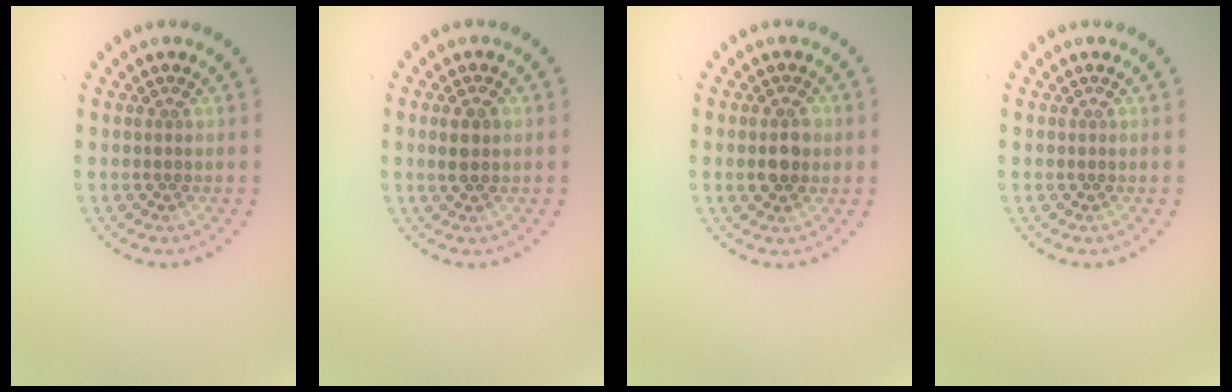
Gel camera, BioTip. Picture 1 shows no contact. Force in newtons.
{"total": 1.7, "press": 1.7, "slide": 0.3}
{"total": 2.4, "press": 2.4, "slide": 0.1}
{"total": 0.0}